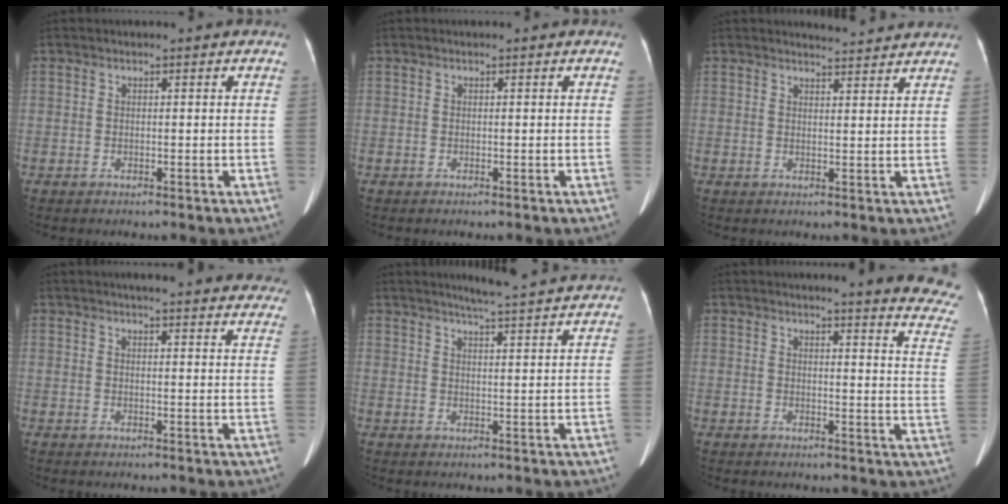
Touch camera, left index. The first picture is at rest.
{"total": 0.0}
{"total": 4.4, "force": [4.3, 0.1, 0.6], "torque": [-0.020, 0.008, 0.053]}
{"total": 21.3, "force": [19.6, 3.3, 7.7], "torque": [-0.087, -0.030, 0.214]}
{"total": 9.9, "force": [9.1, -0.4, 3.9], "torque": [-0.062, 0.011, 0.111]}
{"total": 13.3, "force": [12.3, 0.0, 5.1], "torque": [-0.043, -0.093, 0.107]}